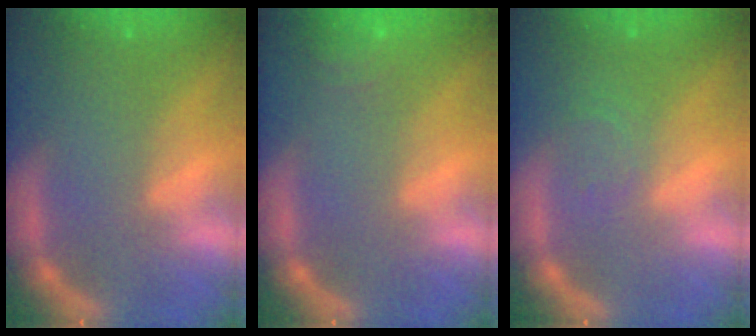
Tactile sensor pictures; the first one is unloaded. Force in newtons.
{"total": 3.5}
{"total": 1.5}